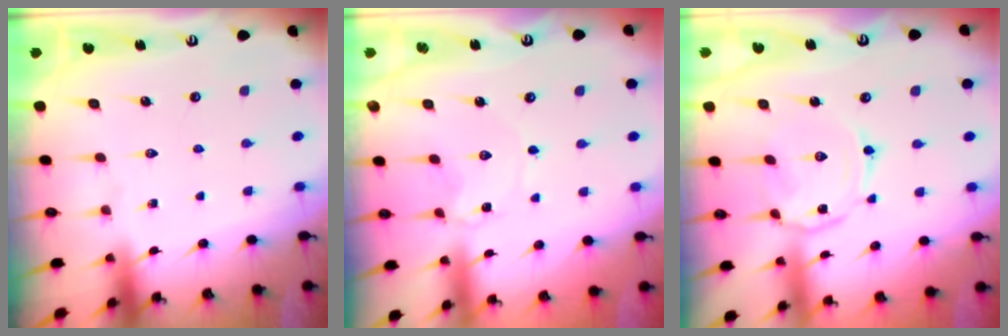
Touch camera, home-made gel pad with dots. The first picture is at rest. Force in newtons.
{"total": 0.7, "press": 0.7, "slide": 0.2}
{"total": 3.0, "press": 2.9, "slide": 0.4}